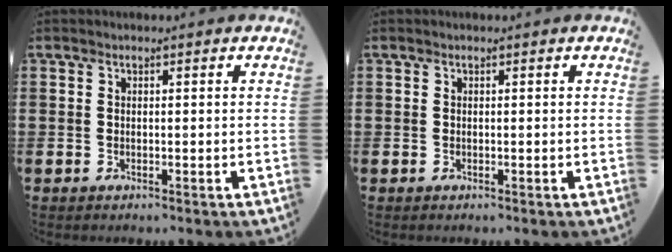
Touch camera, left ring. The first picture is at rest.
{"total": 0.0}